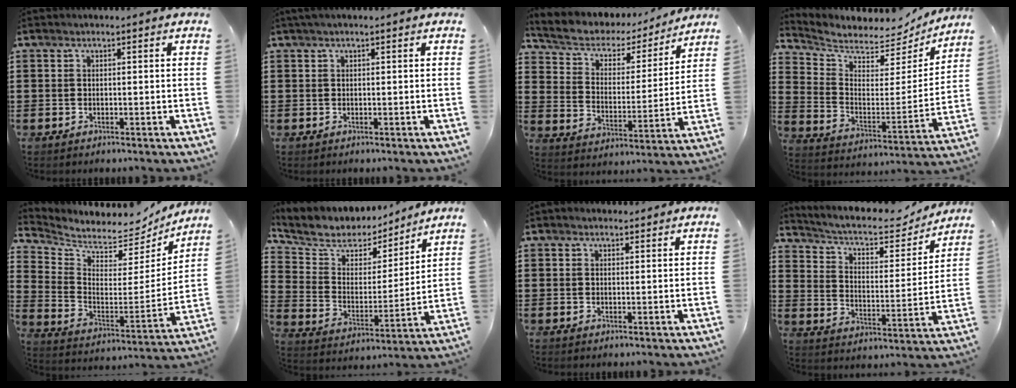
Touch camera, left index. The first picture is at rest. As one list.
[{"total": 0.6, "force": [0.2, 0.0, 0.6], "torque": [-0.010, 0.000, 0.005]}, {"total": 4.8, "force": [3.7, 2.6, 1.6], "torque": [-0.056, -0.022, 0.056]}, {"total": 5.4, "force": [5.1, 1.6, 0.6], "torque": [-0.049, -0.049, 0.085]}, {"total": 4.8, "force": [4.7, 1.1, 0.2], "torque": [-0.037, -0.055, 0.078]}, {"total": 6.8, "force": [5.7, 3.4, 1.5], "torque": [-0.073, -0.036, 0.097]}, {"total": 0.9, "force": [0.8, 0.4, 0.1], "torque": [-0.003, 0.004, 0.015]}, {"total": 6.1, "force": [5.1, 1.8, 2.8], "torque": [-0.079, -0.027, 0.082]}]